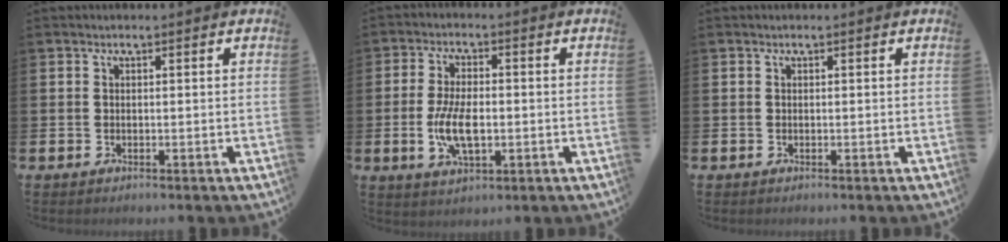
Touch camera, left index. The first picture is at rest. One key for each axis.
{"total": 6.6, "fx": -0.8, "fy": 3.0, "fz": 5.8, "tx": -0.118, "ty": -0.003, "tz": -0.019}
{"total": 0.0}